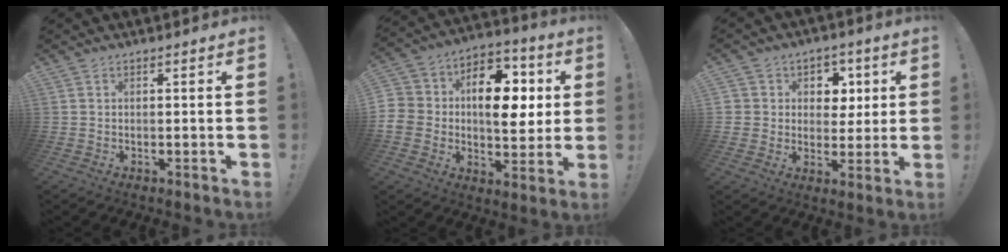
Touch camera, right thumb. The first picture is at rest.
{"total": 16.0, "force": [0.7, 11.7, 10.9], "torque": [-0.166, 0.014, 0.016]}
{"total": 7.7, "force": [1.7, 7.4, 1.5], "torque": [-0.015, -0.013, 0.037]}